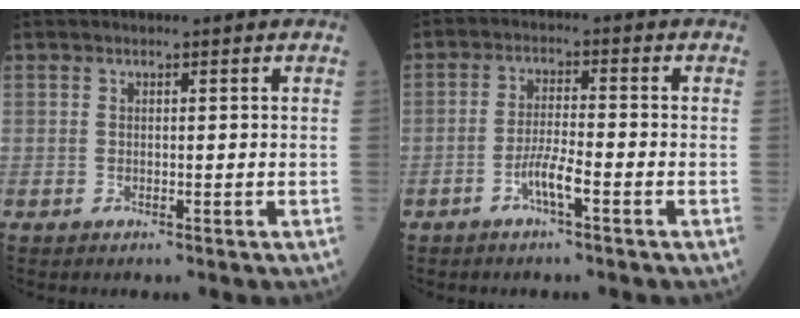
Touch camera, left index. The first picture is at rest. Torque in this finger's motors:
{"motor_torque": [0.03, 0.16, 0.10, 0.03]}